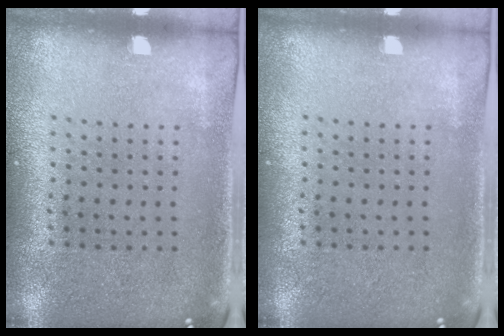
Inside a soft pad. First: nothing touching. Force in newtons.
{"total": 0.0}